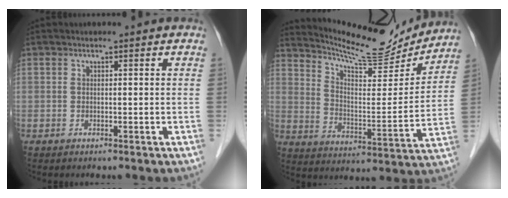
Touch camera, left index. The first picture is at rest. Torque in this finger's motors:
{"motor_torque": [0.38, -0.52, 0.29, 0.05]}